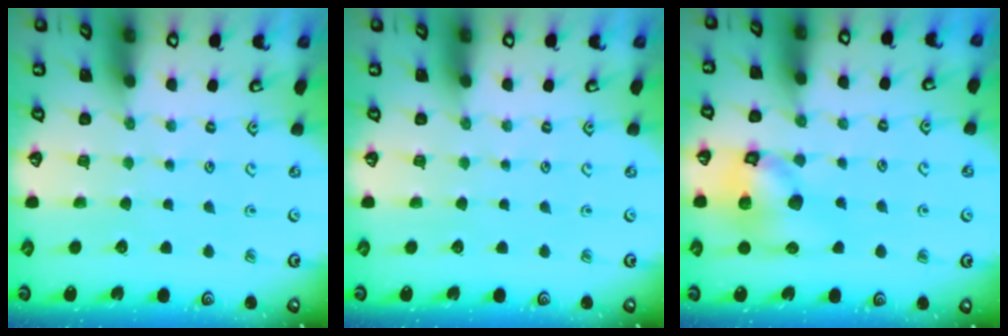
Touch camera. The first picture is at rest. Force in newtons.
{"total": 0.0}
{"total": 12.2, "press": 12.1, "slide": 1.8}